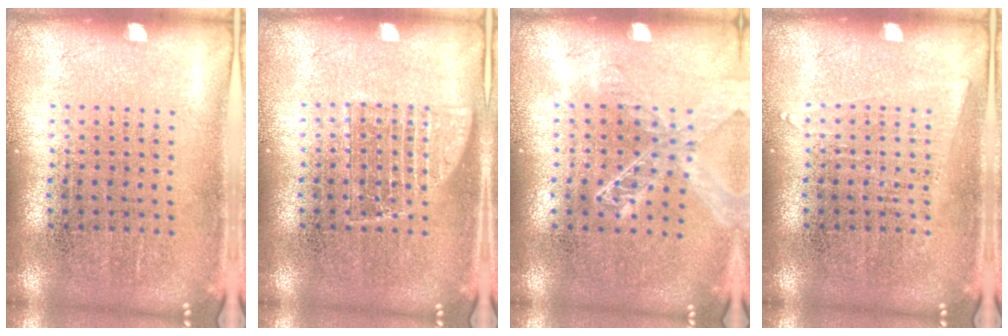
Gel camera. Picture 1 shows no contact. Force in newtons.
{"total": 1.8, "press": 1.7, "slide": 0.5}
{"total": 1.3, "press": 1.3, "slide": 0.2}
{"total": 0.9, "press": 0.9, "slide": 0.3}